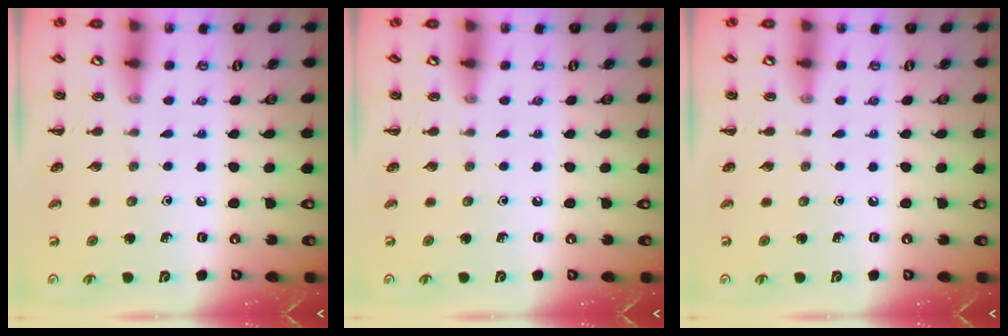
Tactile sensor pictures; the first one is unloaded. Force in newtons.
{"total": 0.0}
{"total": 0.0}